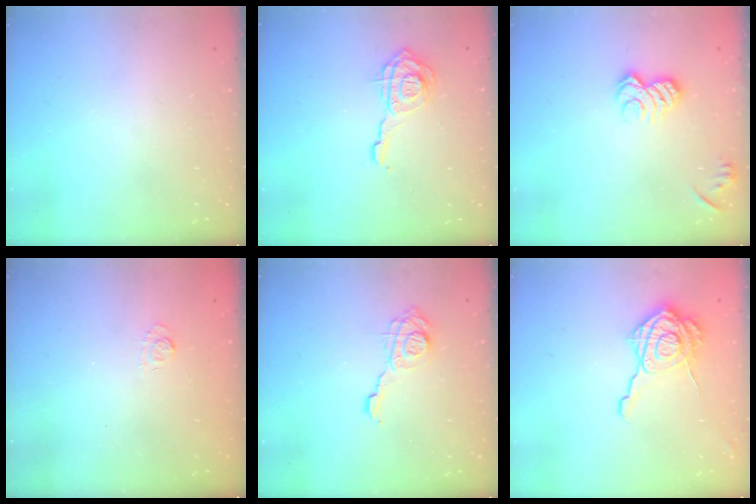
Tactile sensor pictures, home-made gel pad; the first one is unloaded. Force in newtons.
{"total": 11.6, "press": 11.6, "slide": 1.1}
{"total": 9.2, "press": 9.1, "slide": 1.2}
{"total": 2.2, "press": 1.6, "slide": 1.4}
{"total": 10.4, "press": 10.4, "slide": 0.9}
{"total": 14.9, "press": 14.9, "slide": 0.8}